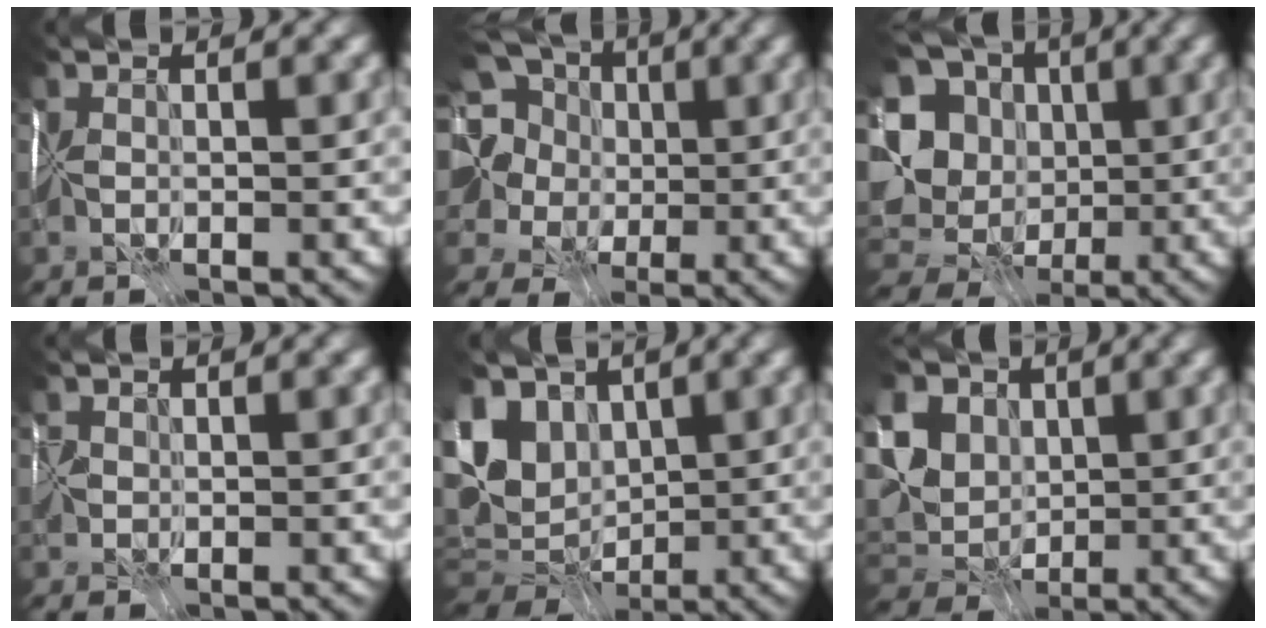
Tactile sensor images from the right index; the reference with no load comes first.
{"total": 12.2, "force": [3.6, 10.0, 6.0], "torque": [-0.131, 0.021, 0.033]}
{"total": 11.8, "force": [-0.7, 10.3, 5.9], "torque": [-0.124, -0.012, -0.002]}
{"total": 0.7, "force": [0.0, 0.7, 0.1], "torque": [0.007, 0.000, 0.000]}
{"total": 10.9, "force": [2.4, 7.7, 7.4], "torque": [-0.134, 0.014, 0.054]}
{"total": 12.2, "force": [3.4, 9.9, 6.3], "torque": [-0.136, 0.012, 0.054]}